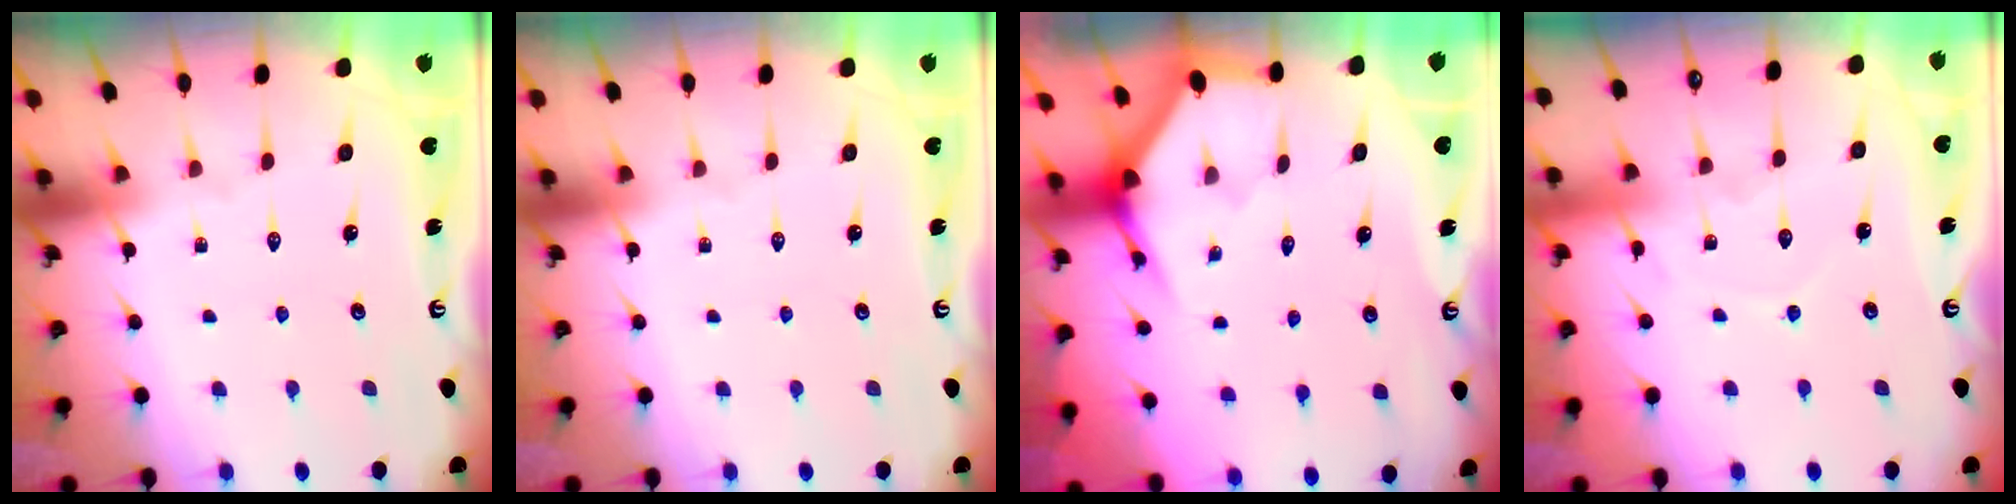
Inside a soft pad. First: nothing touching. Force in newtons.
{"total": 0.0}
{"total": 3.4, "press": 3.4, "slide": 0.2}
{"total": 5.9, "press": 5.8, "slide": 0.5}